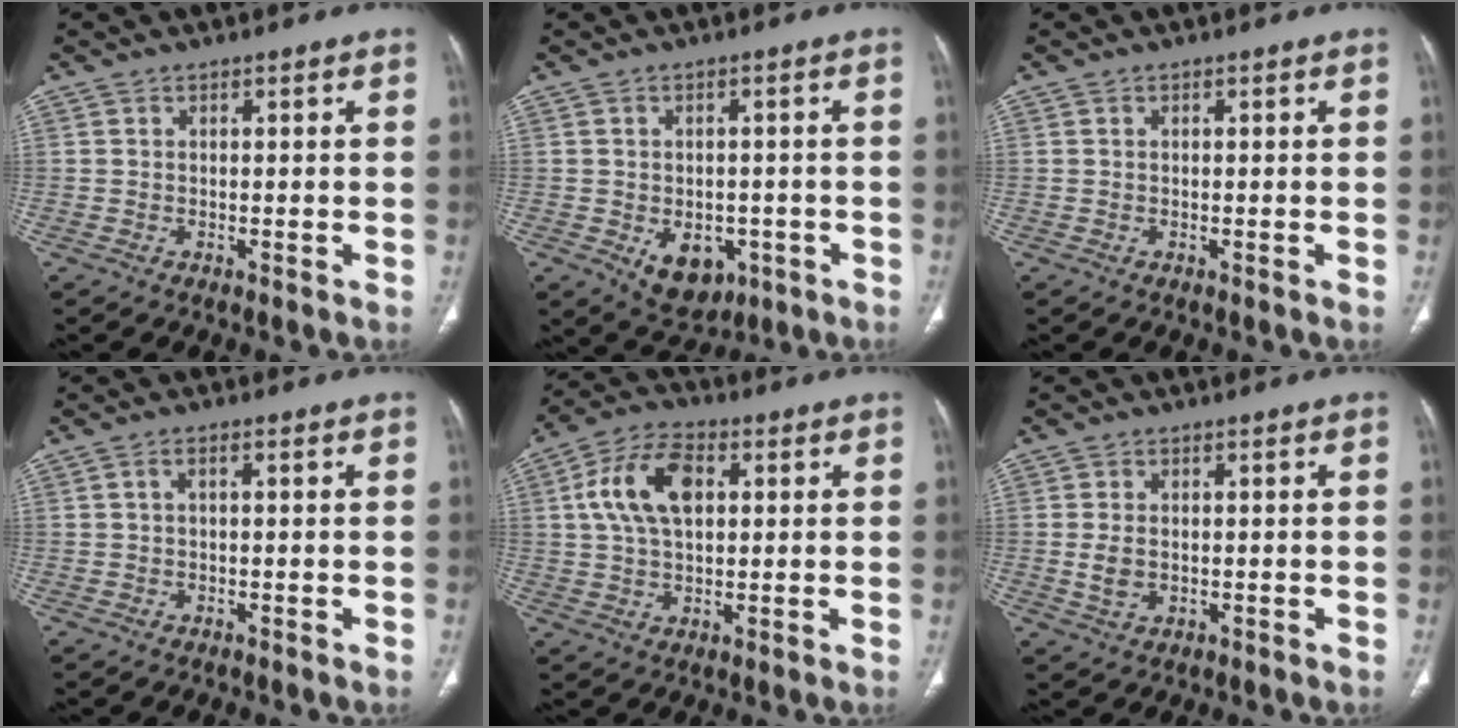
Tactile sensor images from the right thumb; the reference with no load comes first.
{"total": 8.4, "force": [-3.0, 6.0, 5.2], "torque": [-0.052, 0.008, -0.025]}
{"total": 0.0}
{"total": 1.4, "force": [0.2, 0.7, 1.3], "torque": [-0.027, 0.009, 0.003]}
{"total": 11.9, "force": [2.6, 7.1, 9.2], "torque": [-0.170, 0.014, 0.043]}
{"total": 3.7, "force": [-0.2, 2.4, 2.7], "torque": [-0.055, -0.002, 0.000]}